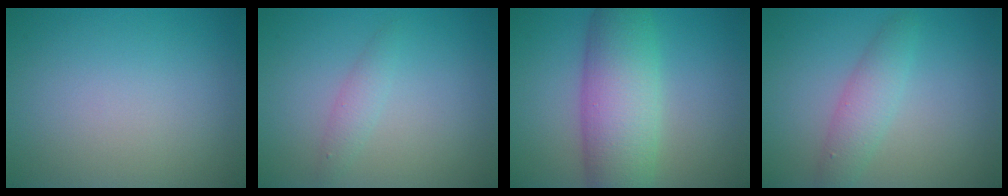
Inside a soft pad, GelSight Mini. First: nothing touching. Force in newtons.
{"total": 1.4, "press": 1.4, "slide": 0.0}
{"total": 8.3, "press": 8.3, "slide": 0.1}
{"total": 2.8, "press": 2.8, "slide": 0.1}